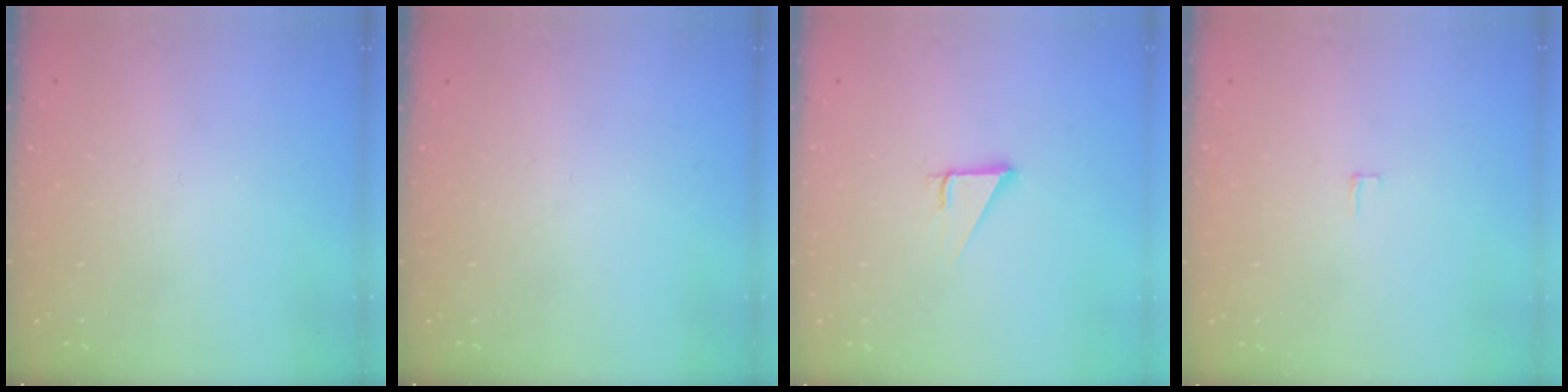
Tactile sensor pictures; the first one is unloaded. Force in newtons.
{"total": 0.0}
{"total": 2.7, "press": 2.7, "slide": 0.0}
{"total": 2.0, "press": 2.0, "slide": 0.2}